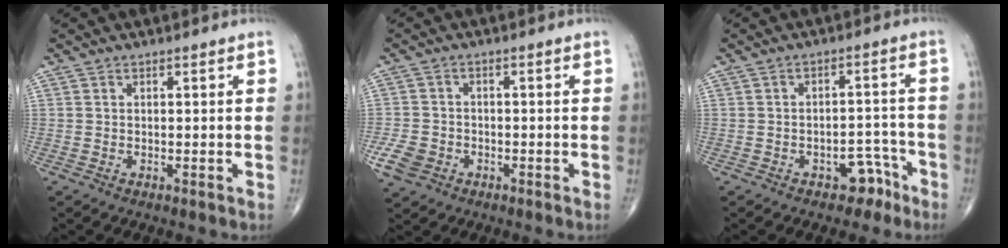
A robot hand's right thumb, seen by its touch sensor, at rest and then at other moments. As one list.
[{"total": 5.3, "force": [-2.2, 4.2, 2.3], "torque": [-0.045, 0.010, -0.039]}, {"total": 5.3, "force": [-3.4, 3.3, 2.4], "torque": [-0.010, 0.042, -0.046]}]